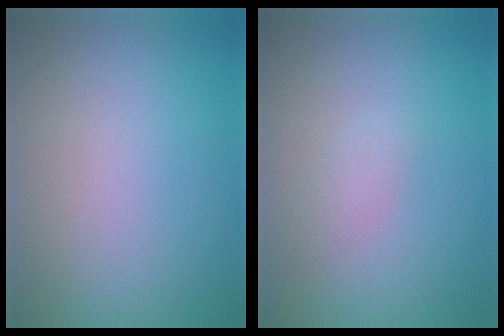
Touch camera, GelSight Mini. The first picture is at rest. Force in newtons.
{"total": 1.3, "press": 1.3, "slide": 0.1}